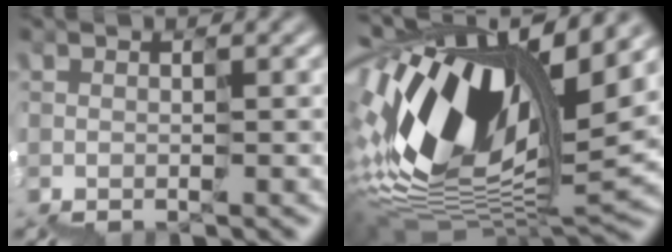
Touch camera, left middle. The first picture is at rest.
{"total": 13.7, "force": [2.8, 6.4, 11.8], "torque": [-0.245, 0.032, 0.044]}